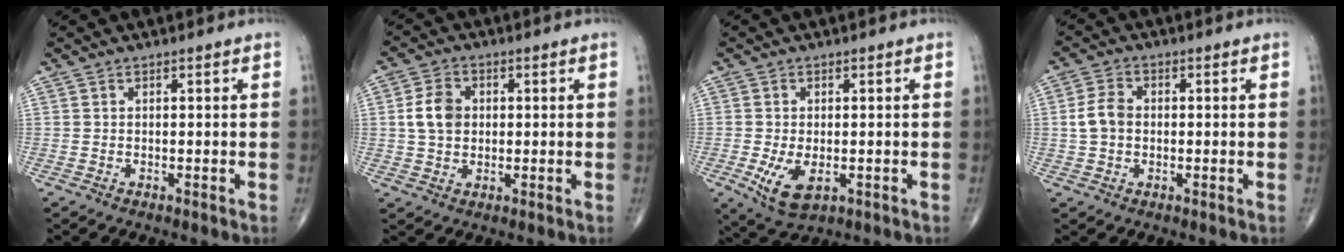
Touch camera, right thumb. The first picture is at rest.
{"total": 6.2, "force": [0.7, 4.7, 4.0], "torque": [-0.064, 0.003, 0.011]}
{"total": 6.6, "force": [-1.7, 3.5, 5.3], "torque": [-0.101, -0.014, -0.022]}
{"total": 4.8, "force": [0.0, 3.5, 3.2], "torque": [-0.065, 0.012, -0.004]}